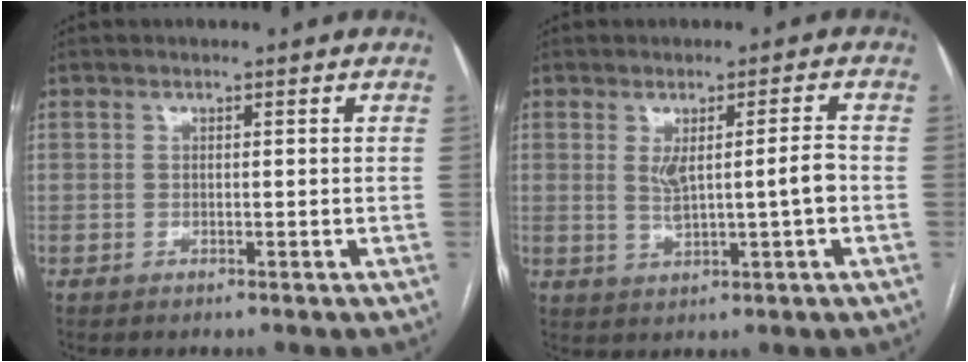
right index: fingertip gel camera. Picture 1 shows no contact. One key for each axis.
{"total": 5.1, "fx": 0.0, "fy": 0.7, "fz": 5.1, "tx": -0.082, "ty": 0.005, "tz": 0.007}